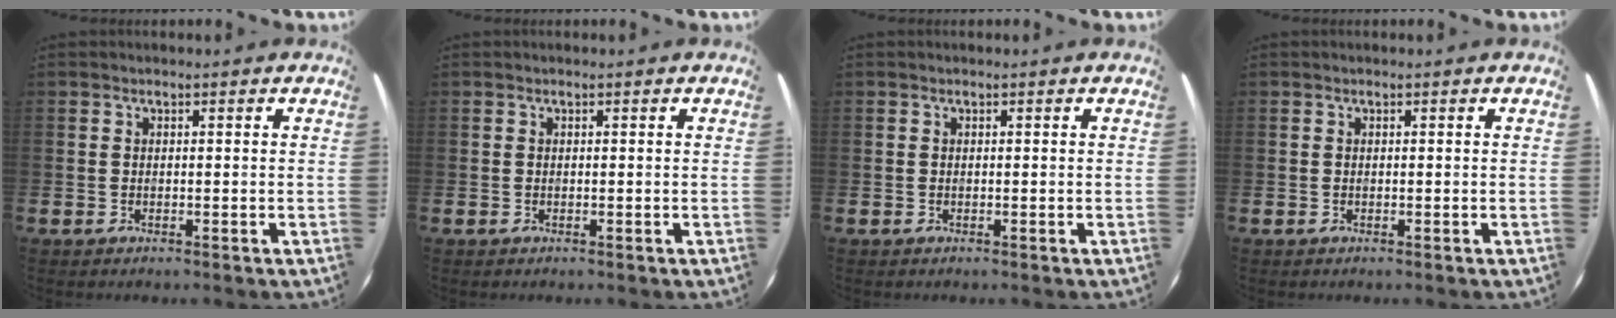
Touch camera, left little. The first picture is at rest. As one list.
[{"total": 0.0}, {"total": 0.0}, {"total": 0.0}]